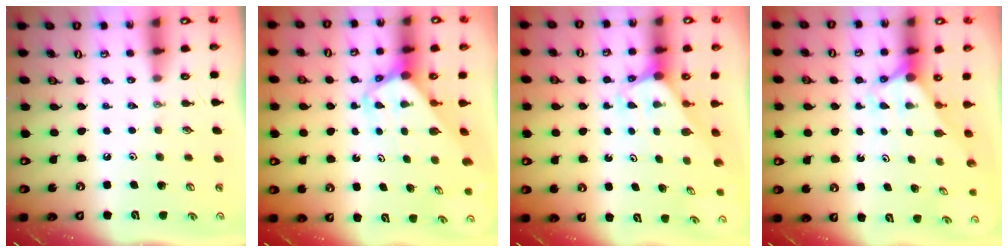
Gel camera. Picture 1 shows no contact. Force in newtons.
{"total": 2.8, "press": 2.8, "slide": 0.2}
{"total": 1.9, "press": 1.9, "slide": 0.1}
{"total": 2.9, "press": 2.9, "slide": 0.0}